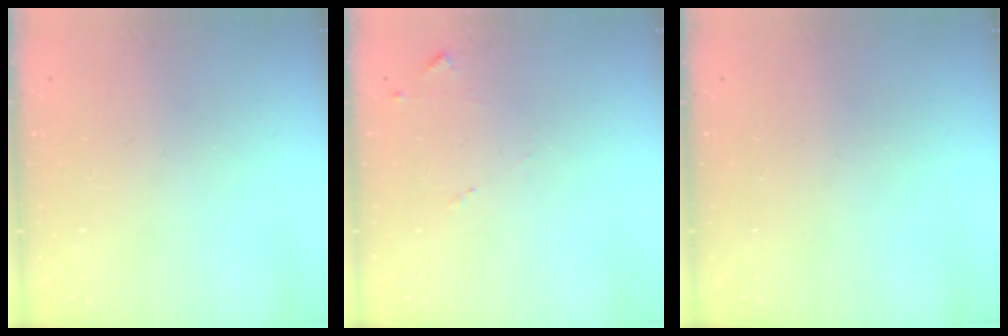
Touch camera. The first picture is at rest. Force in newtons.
{"total": 6.7, "press": 6.6, "slide": 0.6}
{"total": 0.0}